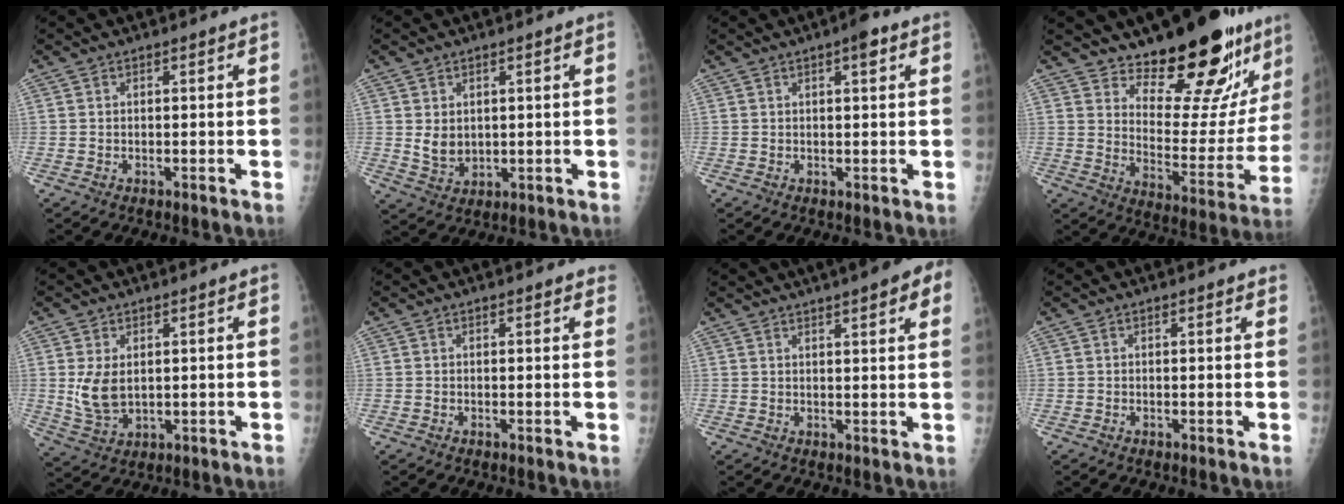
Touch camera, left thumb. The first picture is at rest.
{"total": 4.4, "force": [1.0, 3.4, 2.7], "torque": [-0.033, -0.016, 0.031]}
{"total": 3.1, "force": [1.6, 0.9, 2.5], "torque": [-0.031, -0.001, 0.018]}
{"total": 21.8, "force": [17.2, 6.8, 11.5], "torque": [-0.120, -0.132, 0.245]}
{"total": 6.3, "force": [1.2, 4.0, 4.7], "torque": [-0.084, -0.014, 0.035]}
{"total": 1.8, "force": [1.4, 0.7, 0.9], "torque": [0.002, 0.001, 0.013]}
{"total": 12.0, "force": [7.5, 2.5, 9.0], "torque": [-0.107, 0.003, 0.089]}
{"total": 1.3, "force": [1.0, 0.3, 0.7], "torque": [-0.006, 0.001, 0.012]}